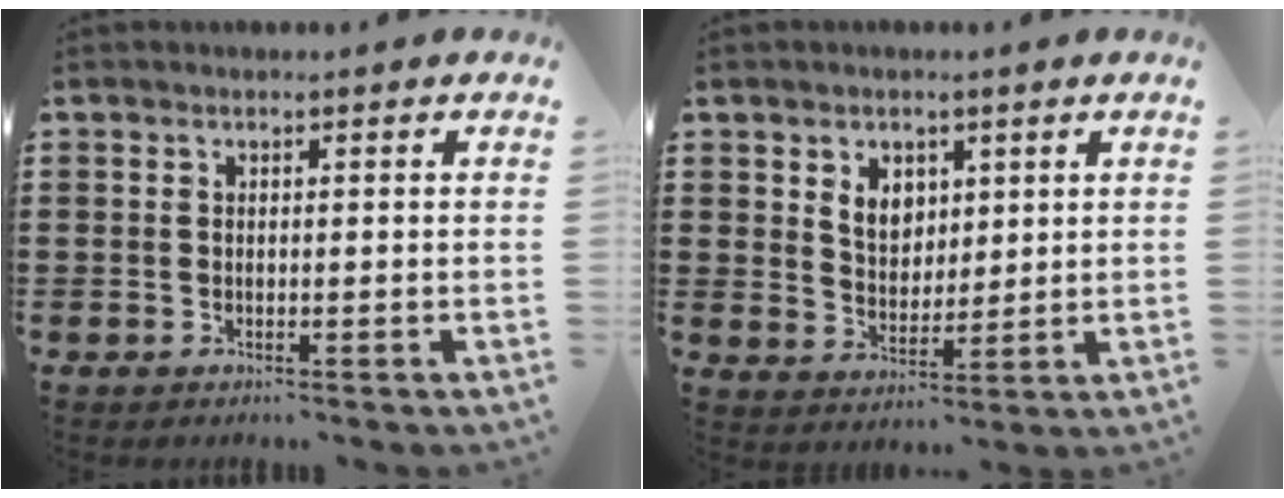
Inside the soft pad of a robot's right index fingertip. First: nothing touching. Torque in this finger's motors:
{"motor_torque": [0.36, -0.28, 0.18, 0.11]}